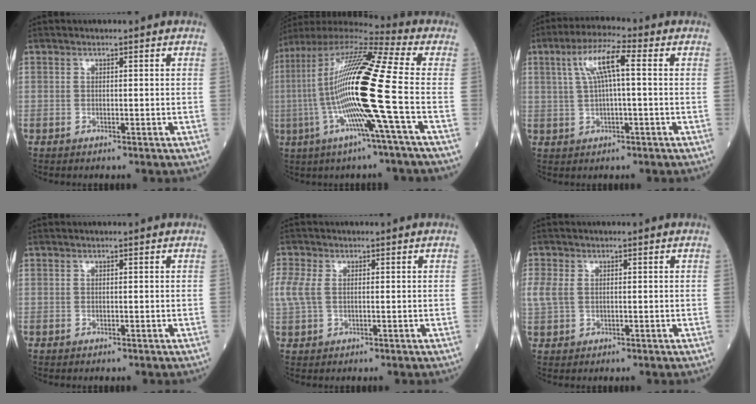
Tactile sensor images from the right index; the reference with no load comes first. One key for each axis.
{"total": 19.5, "fx": -3.0, "fy": -1.2, "fz": 19.2, "tx": -0.375, "ty": -0.002, "tz": -0.076}
{"total": 7.1, "fx": 1.7, "fy": 0.8, "fz": 6.8, "tx": -0.134, "ty": 0.024, "tz": 0.032}
{"total": 0.0}
{"total": 4.6, "fx": 0.3, "fy": 3.0, "fz": 3.6, "tx": -0.121, "ty": 0.018, "tz": 0.011}
{"total": 4.3, "fx": 0.2, "fy": 3.1, "fz": 3.0, "tx": -0.098, "ty": 0.015, "tz": 0.012}